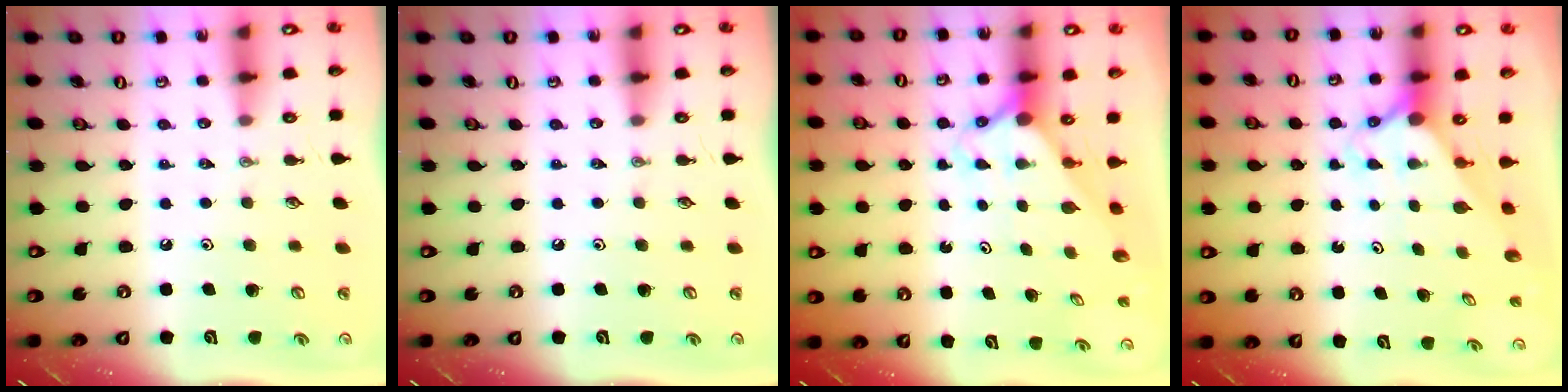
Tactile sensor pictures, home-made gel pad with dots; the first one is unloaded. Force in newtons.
{"total": 0.0}
{"total": 2.3, "press": 2.3, "slide": 0.2}
{"total": 2.1, "press": 2.1, "slide": 0.2}